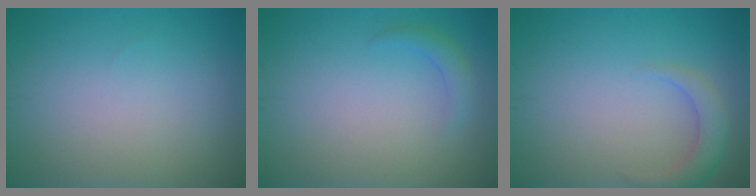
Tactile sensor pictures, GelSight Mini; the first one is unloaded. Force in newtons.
{"total": 1.4, "press": 1.4, "slide": 0.0}
{"total": 2.4, "press": 2.4, "slide": 0.3}